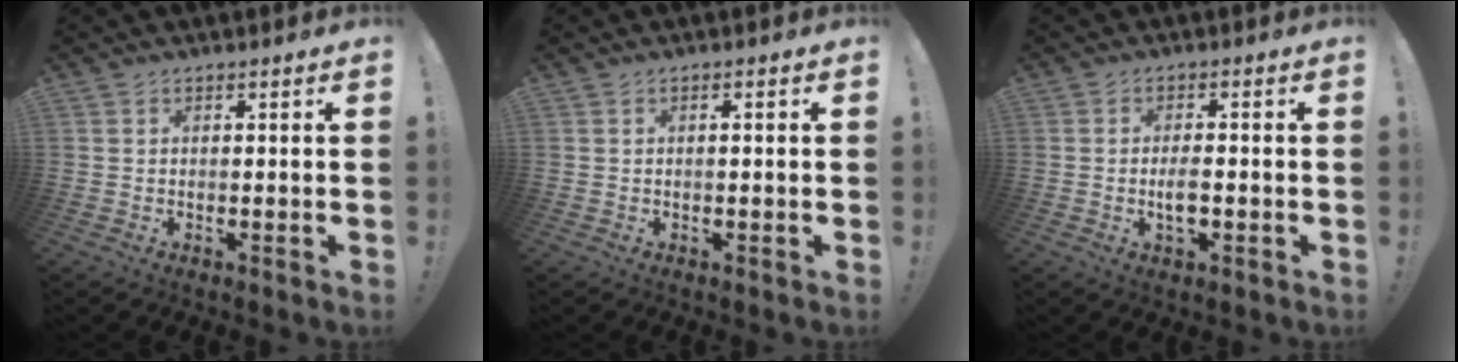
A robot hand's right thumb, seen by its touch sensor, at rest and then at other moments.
{"total": 0.9, "force": [-0.2, -0.1, 0.9], "torque": [-0.010, -0.002, -0.006]}
{"total": 4.5, "force": [-1.2, 1.9, 3.9], "torque": [-0.058, 0.000, -0.023]}